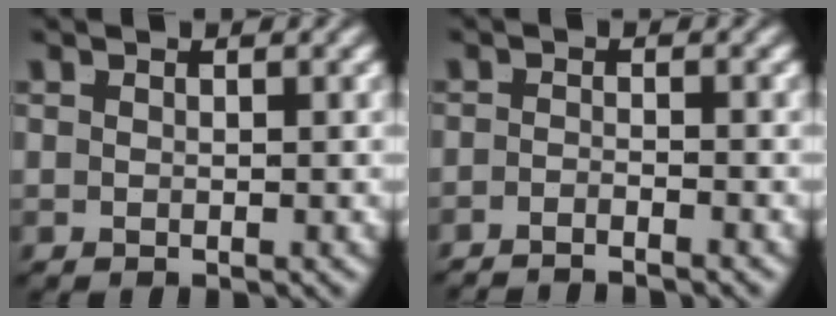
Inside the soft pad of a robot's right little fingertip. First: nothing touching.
{"total": 2.7, "force": [-2.7, -0.3, 0.2], "torque": [0.000, -0.011, -0.042]}